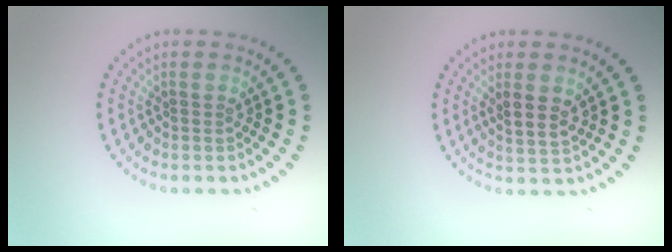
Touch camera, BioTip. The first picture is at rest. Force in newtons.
{"total": 2.4, "press": 2.2, "slide": 1.0}